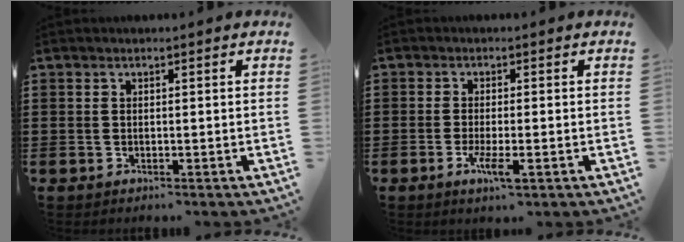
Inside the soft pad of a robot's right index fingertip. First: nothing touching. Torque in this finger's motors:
{"motor_torque": [0.50, -0.20, 0.09, 0.03]}